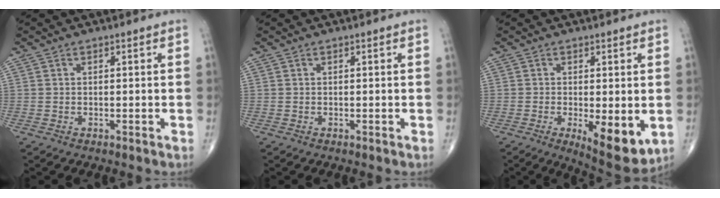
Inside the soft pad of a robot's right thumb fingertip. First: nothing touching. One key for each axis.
{"total": 0.0}
{"total": 9.4, "fx": -2.2, "fy": 3.4, "fz": 8.5, "tx": -0.119, "ty": -0.023, "tz": -0.026}